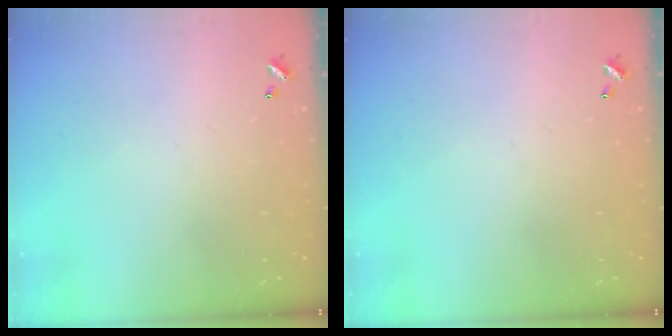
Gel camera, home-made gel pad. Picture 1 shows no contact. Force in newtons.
{"total": 0.0}